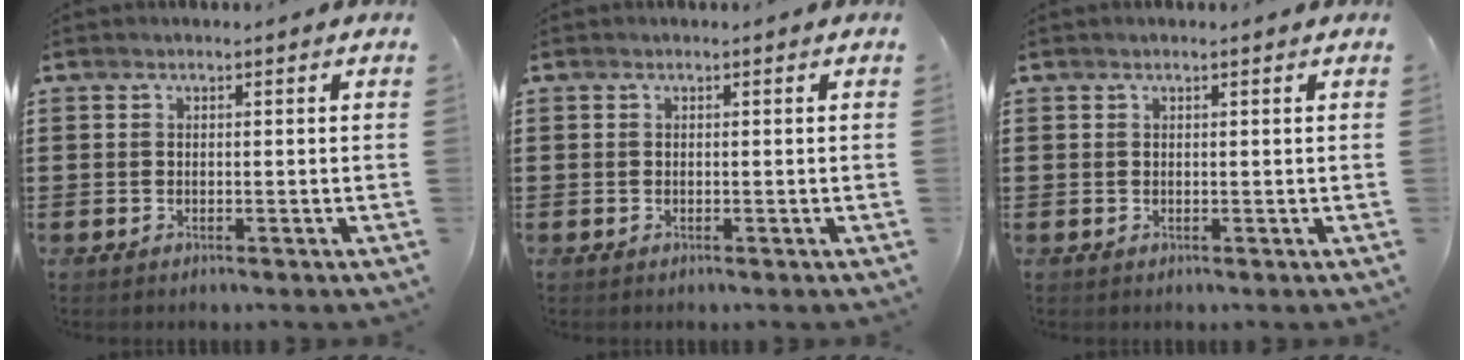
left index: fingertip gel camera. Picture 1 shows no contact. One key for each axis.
{"total": 0.0}
{"total": 0.0}